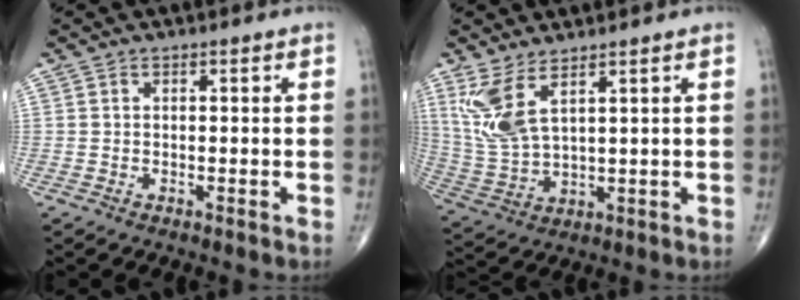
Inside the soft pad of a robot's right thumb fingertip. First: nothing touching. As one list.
[{"total": 8.7, "force": [4.7, 2.9, 6.7], "torque": [-0.156, -0.026, 0.111]}]